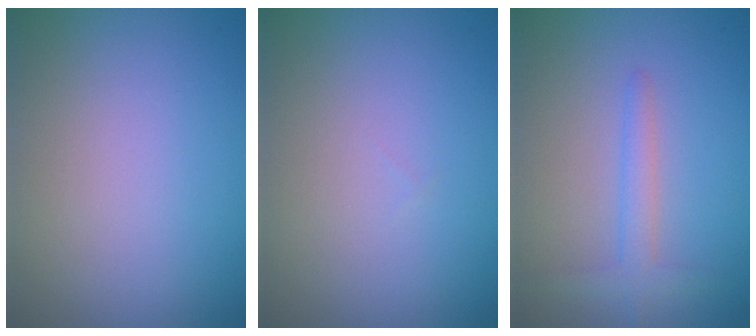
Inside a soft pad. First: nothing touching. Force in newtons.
{"total": 0.0}
{"total": 2.1, "press": 2.1, "slide": 0.2}